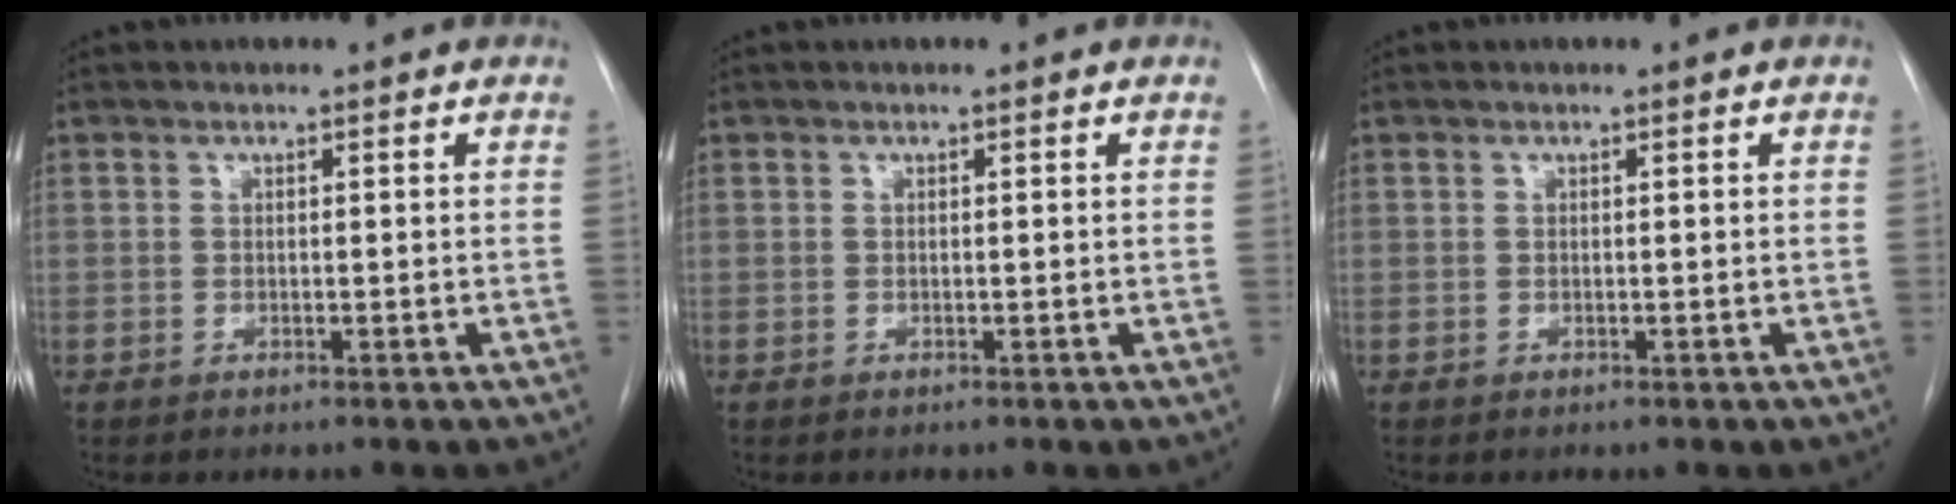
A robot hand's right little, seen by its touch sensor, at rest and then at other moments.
{"total": 0.0}
{"total": 0.0}